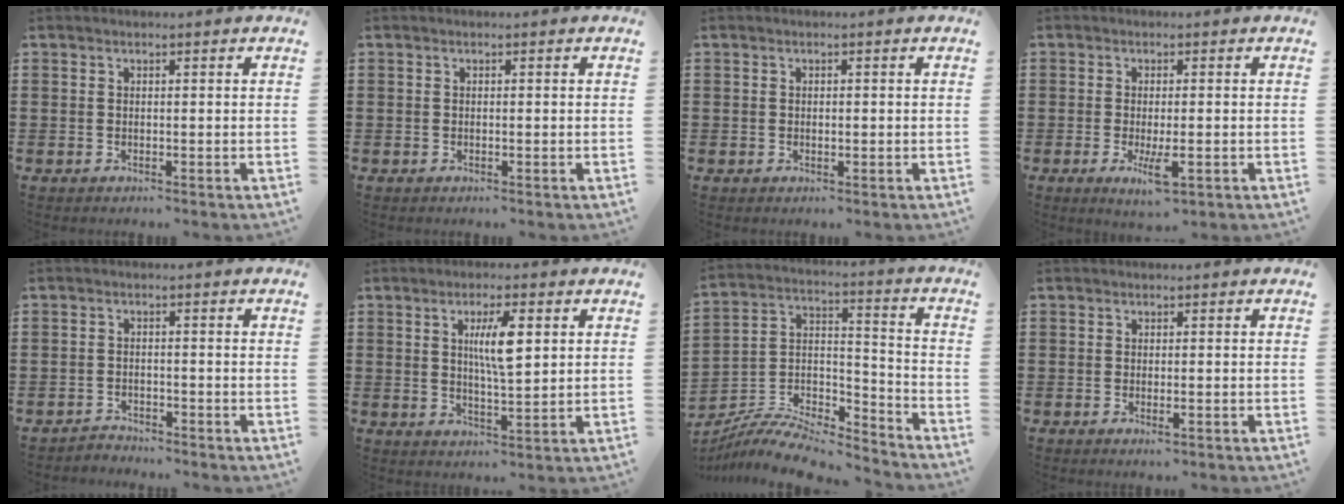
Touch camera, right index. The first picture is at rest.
{"total": 0.0}
{"total": 0.6, "force": [0.0, 0.5, 0.3], "torque": [-0.008, 0.003, -0.001]}
{"total": 4.5, "force": [-1.6, 1.3, 4.0], "torque": [-0.083, -0.012, -0.030]}
{"total": 1.9, "force": [-1.9, 0.3, -0.1], "torque": [-0.004, 0.004, -0.042]}
{"total": 6.6, "force": [1.8, 1.6, 6.1], "torque": [-0.116, 0.004, 0.025]}
{"total": 8.5, "force": [-7.9, 1.9, 2.5], "torque": [-0.045, 0.012, -0.155]}
{"total": 1.1, "force": [-0.5, 0.2, 0.9], "torque": [-0.024, -0.007, -0.010]}